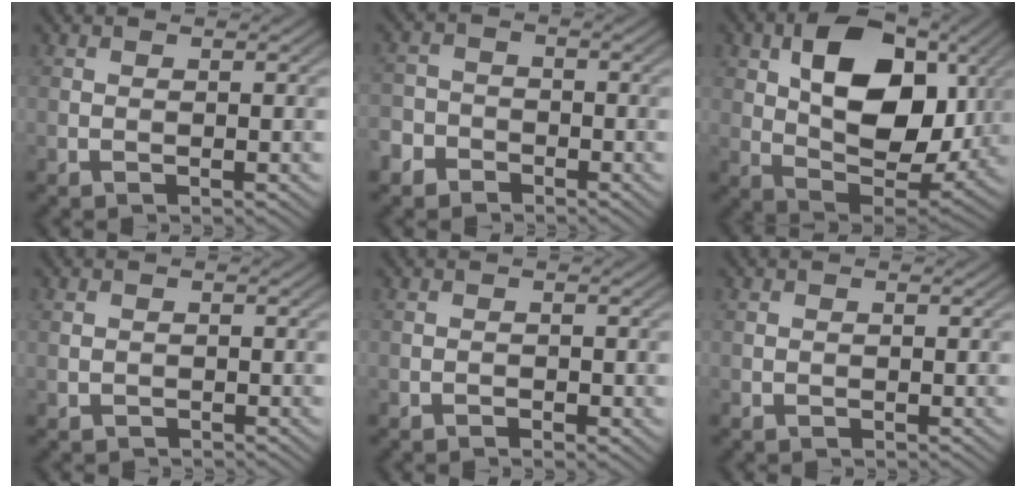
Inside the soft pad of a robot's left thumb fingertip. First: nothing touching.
{"total": 4.2, "force": [-2.8, 3.0, 0.9], "torque": [-0.013, -0.001, -0.063]}
{"total": 14.0, "force": [3.7, 8.5, 10.4], "torque": [-0.176, -0.001, 0.062]}
{"total": 1.1, "force": [-0.4, 1.0, 0.3], "torque": [-0.003, -0.003, -0.012]}
{"total": 0.9, "force": [-0.6, 0.4, 0.6], "torque": [-0.006, 0.001, -0.010]}
{"total": 0.6, "force": [-0.3, 0.5, 0.1], "torque": [-0.002, -0.003, -0.007]}